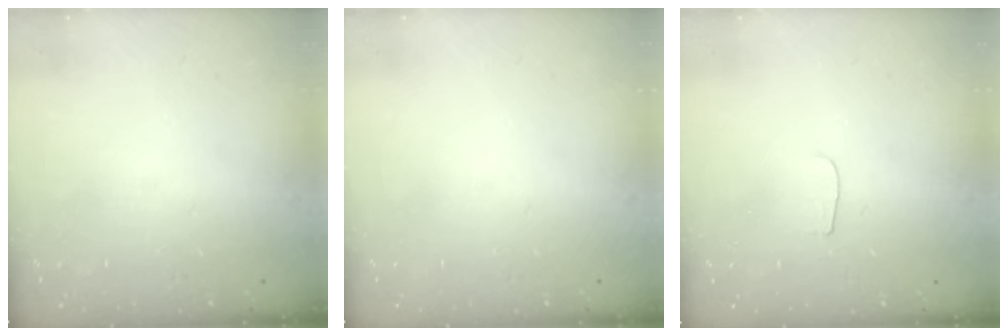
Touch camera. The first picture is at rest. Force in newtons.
{"total": 0.0}
{"total": 3.0, "press": 3.0, "slide": 0.4}